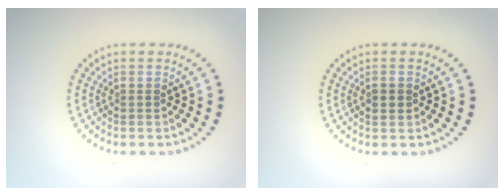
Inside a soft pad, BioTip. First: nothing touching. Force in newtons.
{"total": 1.2, "press": 1.2, "slide": 0.2}